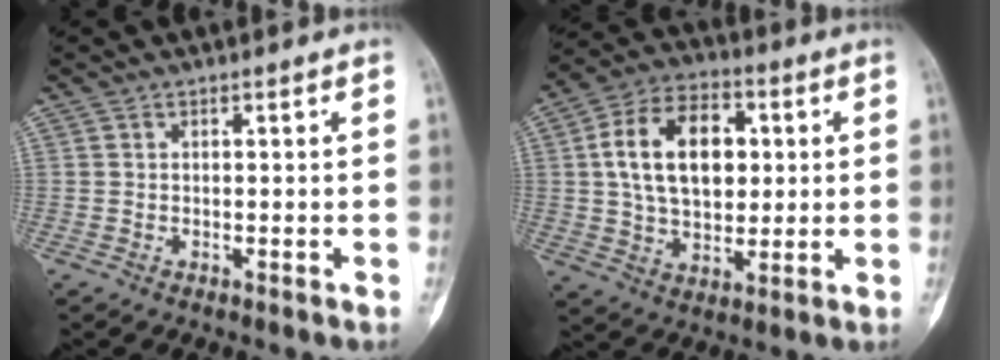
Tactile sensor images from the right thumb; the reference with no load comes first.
{"total": 16.6, "force": [2.9, 10.8, 12.3], "torque": [-0.179, 0.009, 0.047]}